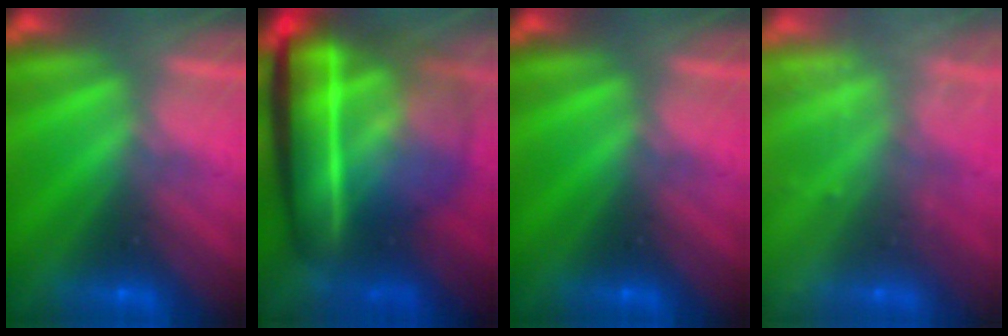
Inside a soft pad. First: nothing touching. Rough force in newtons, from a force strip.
{"total": 7.5}
{"total": 0.0}
{"total": 2.3}